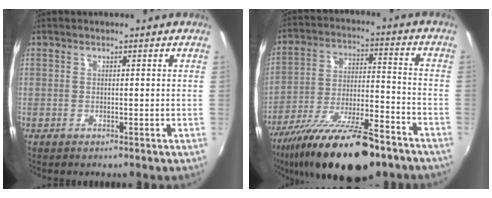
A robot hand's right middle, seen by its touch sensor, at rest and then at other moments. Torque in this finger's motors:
{"motor_torque": [1.16, -0.98, 0.66, 0.21]}